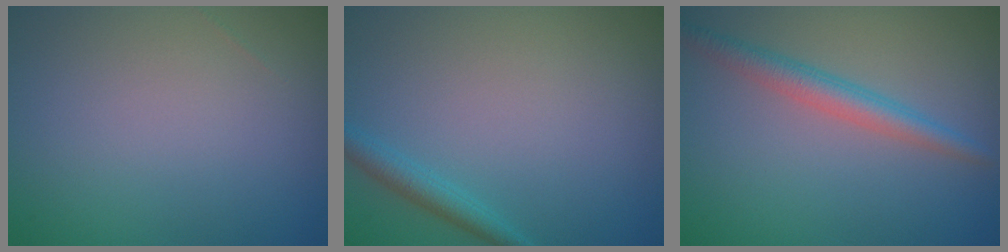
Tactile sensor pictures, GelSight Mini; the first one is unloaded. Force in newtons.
{"total": 1.6, "press": 1.6, "slide": 0.1}
{"total": 2.8, "press": 2.8, "slide": 0.1}